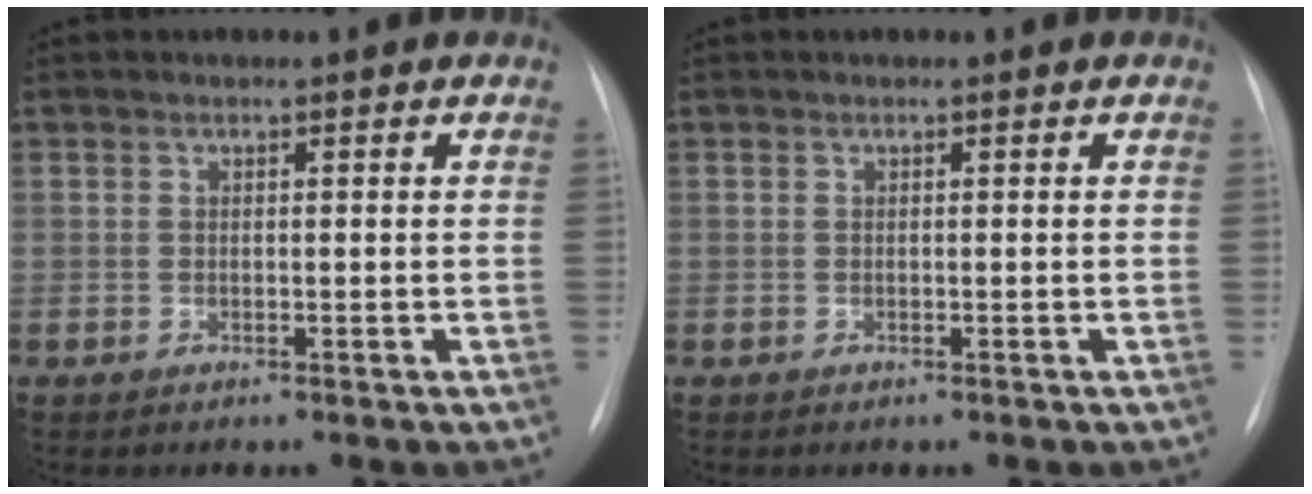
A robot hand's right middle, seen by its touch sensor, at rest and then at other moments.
{"total": 0.0}